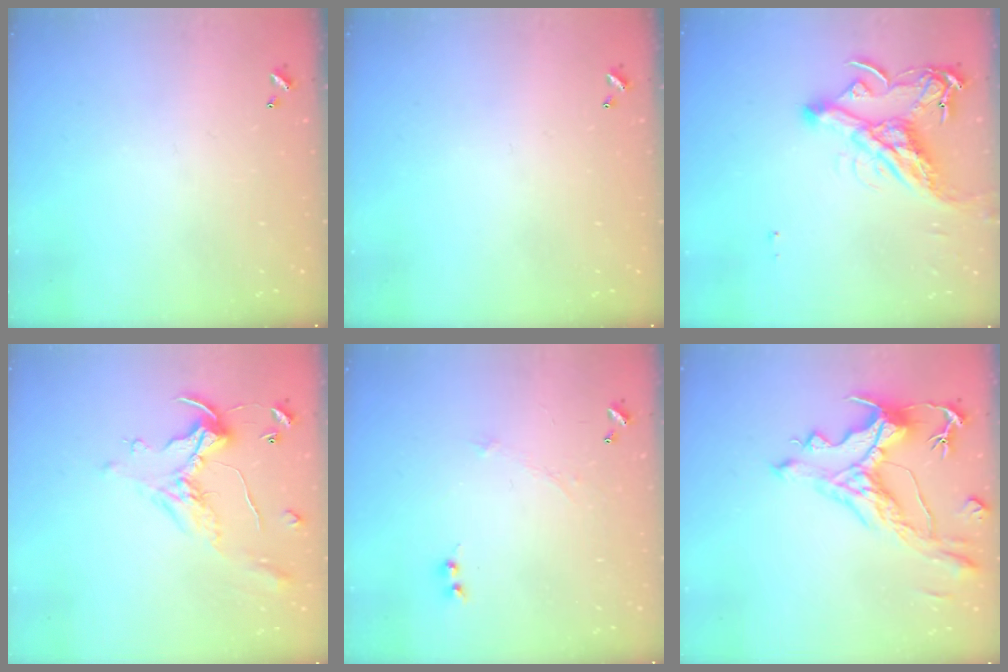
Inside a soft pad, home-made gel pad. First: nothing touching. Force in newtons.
{"total": 0.0}
{"total": 10.7, "press": 10.6, "slide": 1.6}
{"total": 1.1, "press": 0.8, "slide": 0.9}
{"total": 0.0}
{"total": 4.1, "press": 3.7, "slide": 1.7}